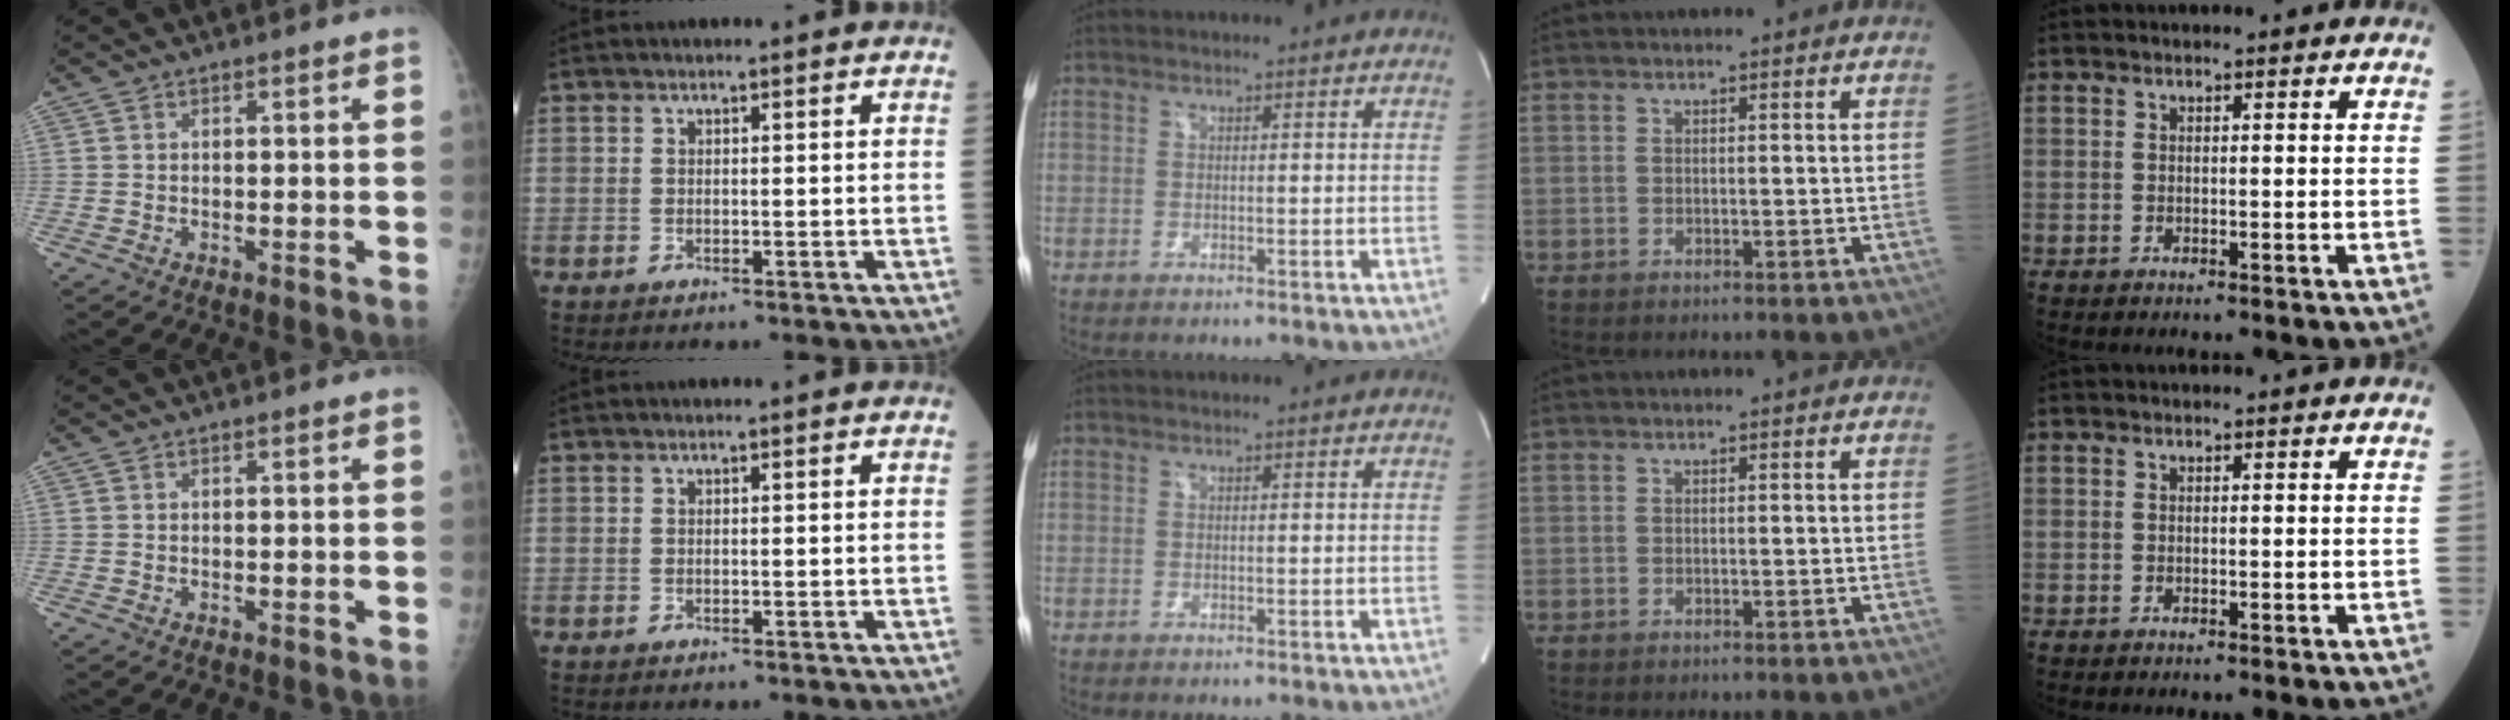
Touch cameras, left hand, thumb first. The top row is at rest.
{}